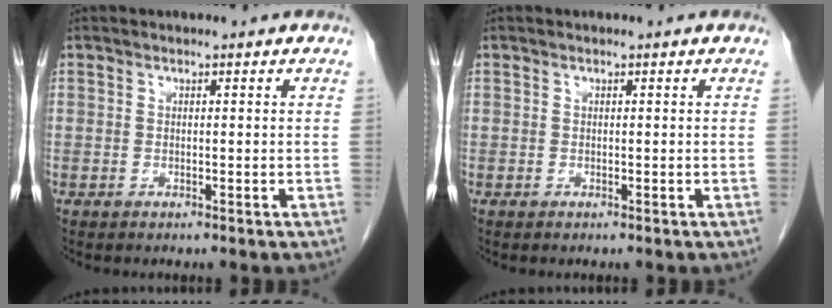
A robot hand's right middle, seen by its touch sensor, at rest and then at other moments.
{"total": 0.0}